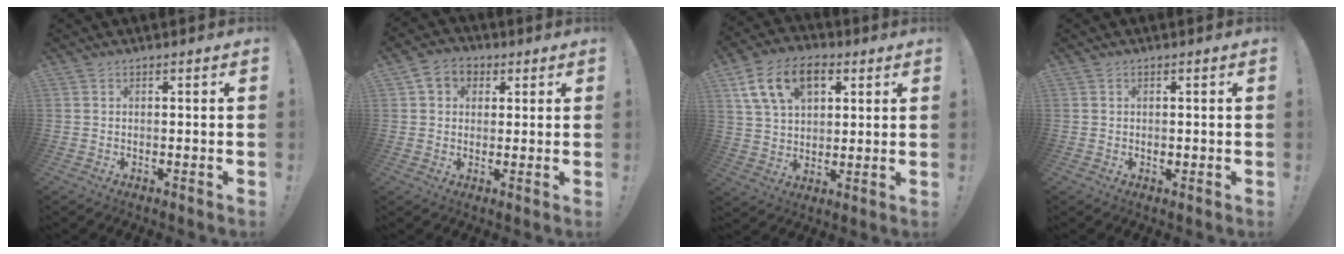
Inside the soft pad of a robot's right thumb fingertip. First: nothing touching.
{"total": 6.3, "force": [2.1, 5.4, 2.4], "torque": [-0.042, 0.004, 0.042]}
{"total": 15.2, "force": [6.5, 9.9, 9.5], "torque": [-0.146, -0.015, 0.123]}
{"total": 0.6, "force": [-0.1, 0.5, 0.3], "torque": [0.003, -0.002, -0.004]}